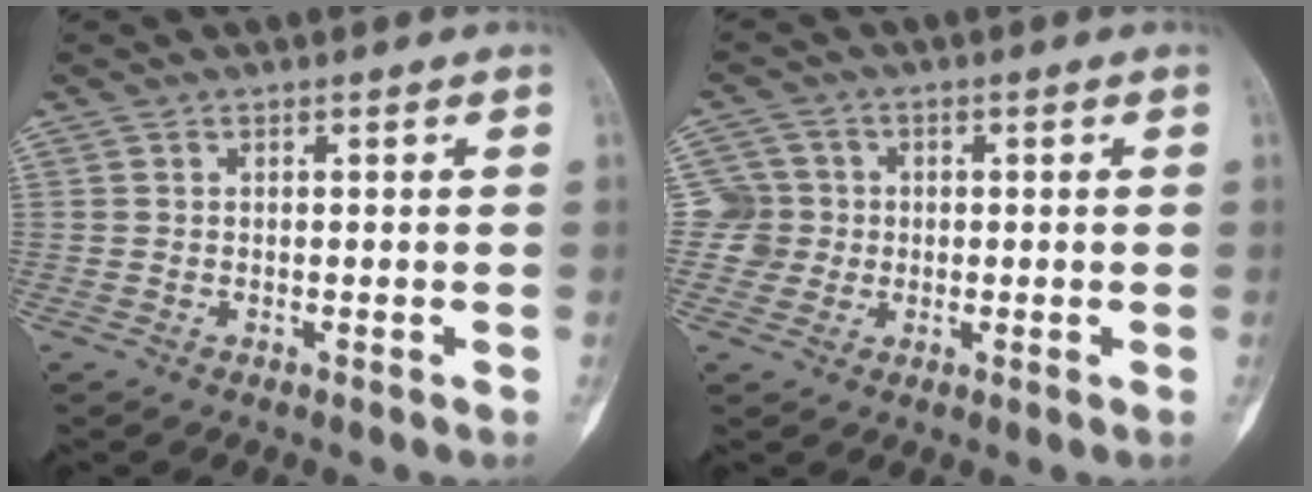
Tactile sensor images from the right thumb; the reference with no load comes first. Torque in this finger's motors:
{"motor_torque": [-0.43, 0.51, 0.20, -0.07, -0.06]}